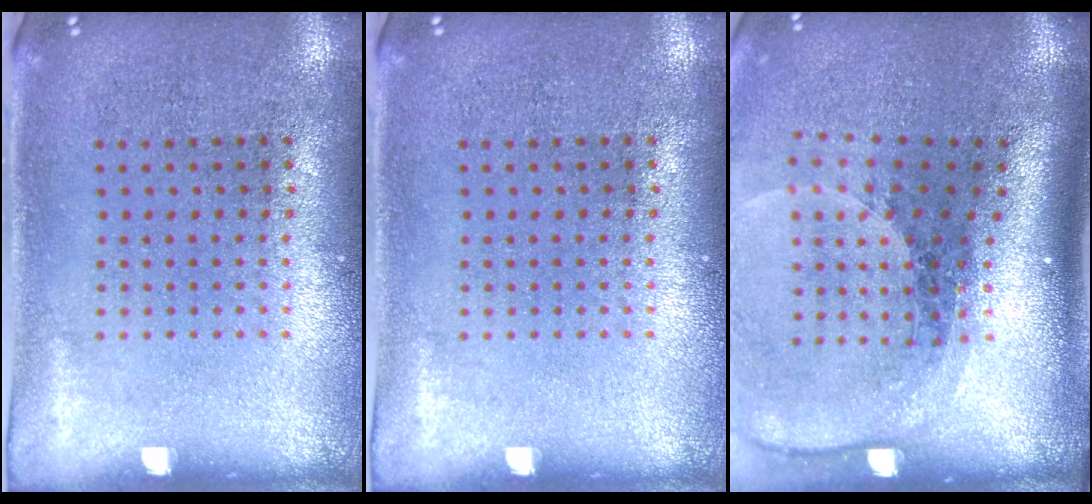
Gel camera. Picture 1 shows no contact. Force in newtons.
{"total": 0.0}
{"total": 2.1, "press": 1.6, "slide": 1.3}